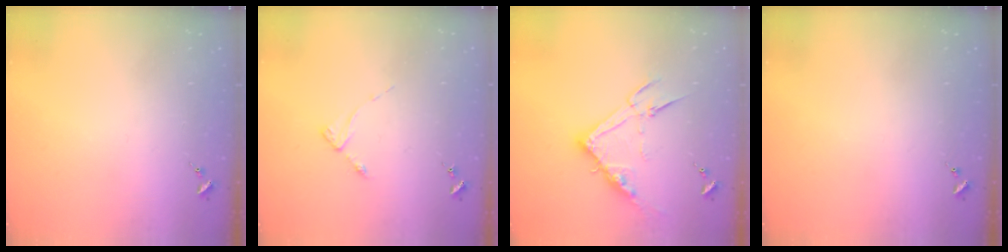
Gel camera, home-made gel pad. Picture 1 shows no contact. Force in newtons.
{"total": 2.7, "press": 2.7, "slide": 0.3}
{"total": 13.9, "press": 13.8, "slide": 0.9}
{"total": 0.0}